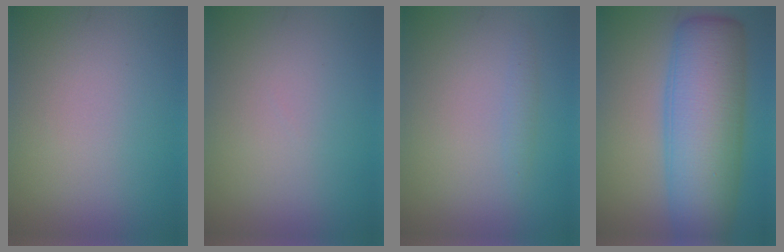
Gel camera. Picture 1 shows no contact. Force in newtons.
{"total": 0.0}
{"total": 0.9, "press": 0.9, "slide": 0.0}
{"total": 11.5, "press": 11.5, "slide": 0.3}